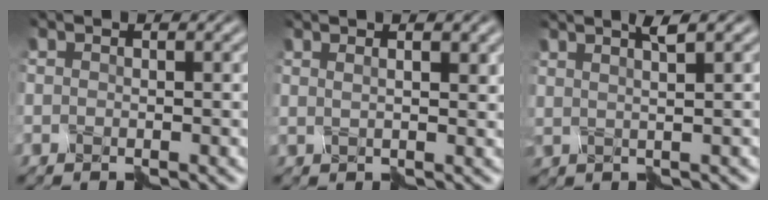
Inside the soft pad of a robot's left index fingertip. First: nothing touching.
{"total": 1.3, "force": [1.0, -0.7, 0.3], "torque": [-0.006, -0.001, 0.020]}
{"total": 1.4, "force": [0.8, -1.1, 0.5], "torque": [-0.004, 0.003, 0.016]}